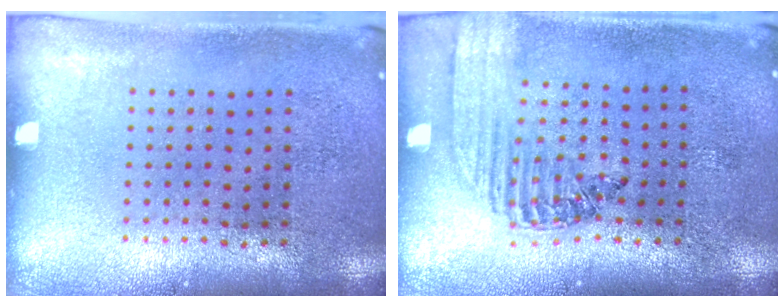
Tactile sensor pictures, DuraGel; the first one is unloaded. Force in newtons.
{"total": 1.5, "press": 1.3, "slide": 0.7}